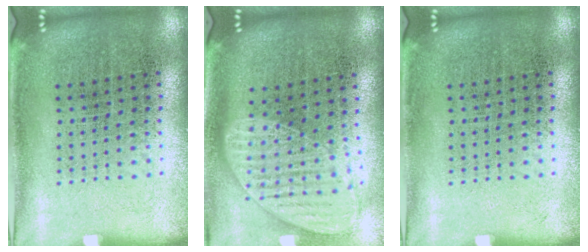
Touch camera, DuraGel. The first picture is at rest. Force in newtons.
{"total": 1.5, "press": 1.3, "slide": 0.8}
{"total": 0.0}